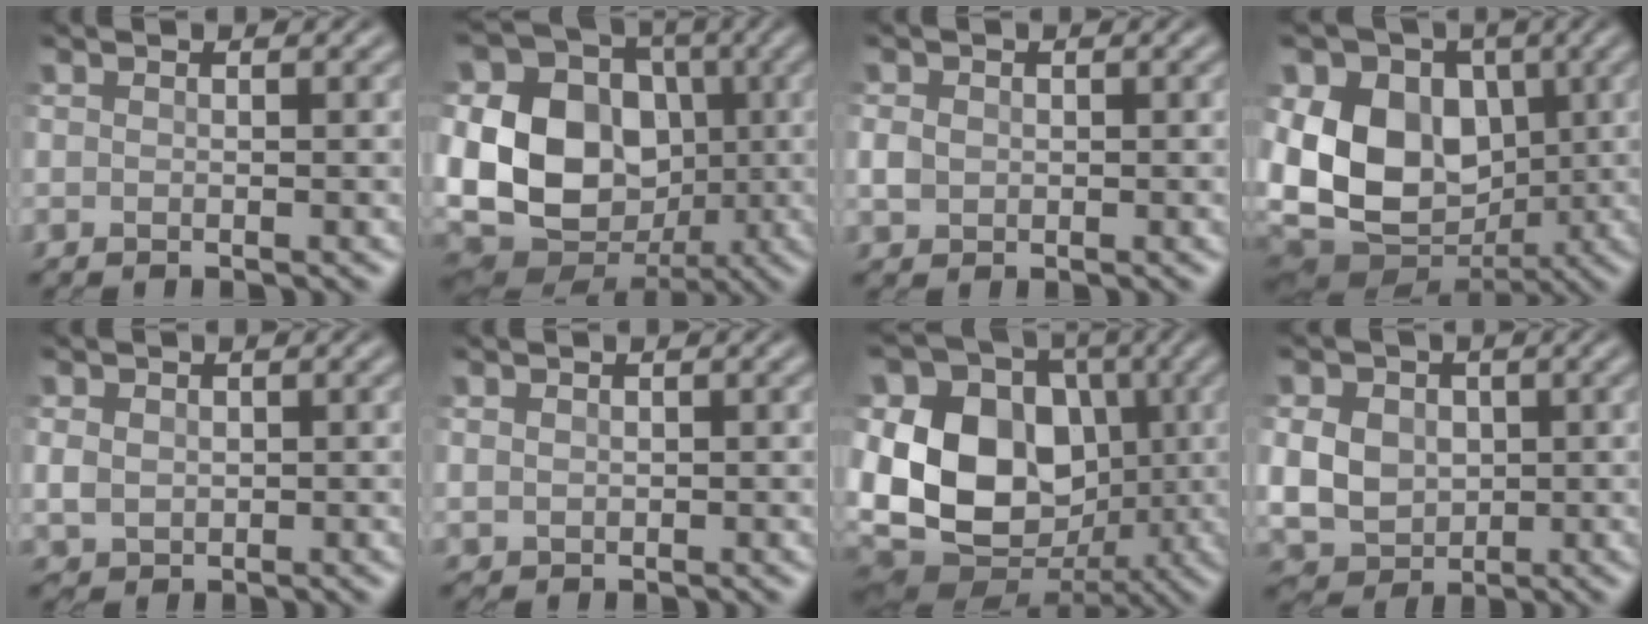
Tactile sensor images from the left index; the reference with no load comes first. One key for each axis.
{"total": 16.6, "fx": -0.7, "fy": 14.1, "fz": 8.8, "tx": -0.188, "ty": 0.013, "tz": -0.033}
{"total": 1.6, "fx": 0.1, "fy": 1.3, "fz": 0.8, "tx": -0.017, "ty": 0.000, "tz": -0.001}
{"total": 13.6, "fx": 0.9, "fy": 10.5, "fz": 8.6, "tx": -0.151, "ty": 0.005, "tz": 0.006}
{"total": 1.9, "fx": 0.3, "fy": 1.6, "fz": 0.9, "tx": -0.021, "ty": -0.004, "tz": 0.006}
{"total": 0.9, "fx": 0.3, "fy": 0.7, "fz": 0.3, "tx": -0.006, "ty": -0.003, "tz": 0.009}
{"total": 14.6, "fx": 0.1, "fy": 11.9, "fz": 8.4, "tx": -0.167, "ty": 0.002, "tz": -0.009}
{"total": 6.5, "fx": 0.7, "fy": 5.4, "fz": 3.5, "tx": -0.067, "ty": 0.012, "tz": 0.001}